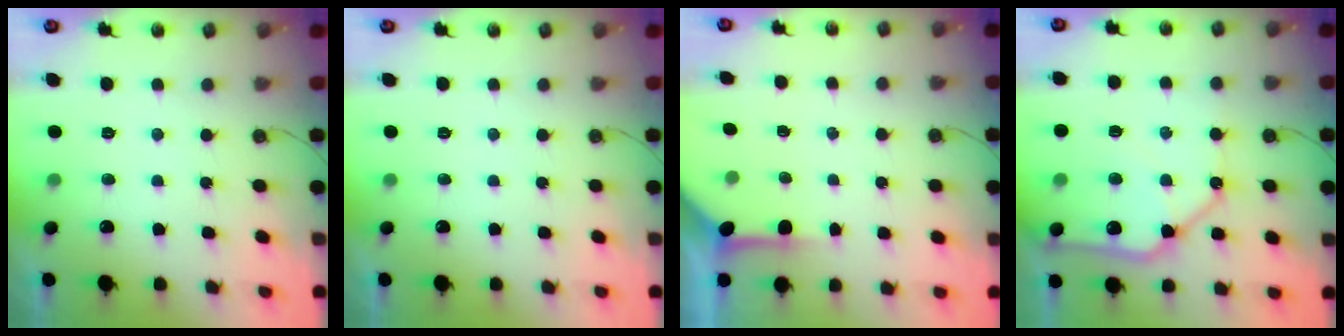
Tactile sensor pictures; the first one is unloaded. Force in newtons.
{"total": 0.0}
{"total": 3.8, "press": 3.8, "slide": 0.4}
{"total": 15.6, "press": 15.5, "slide": 1.9}